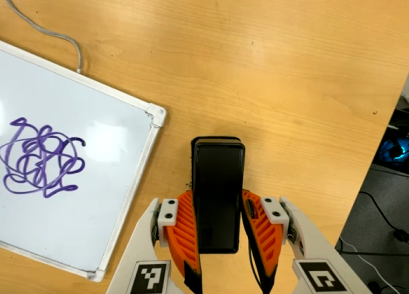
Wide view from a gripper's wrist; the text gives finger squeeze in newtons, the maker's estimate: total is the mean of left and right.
{"total": 4.3, "left": 2.8, "right": 5.8}